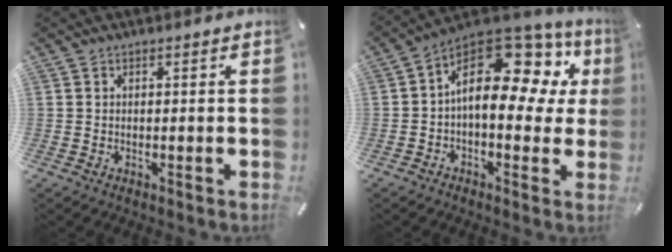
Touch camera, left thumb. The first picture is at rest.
{"total": 16.9, "force": [5.2, 9.1, 13.3], "torque": [-0.204, -0.036, 0.087]}